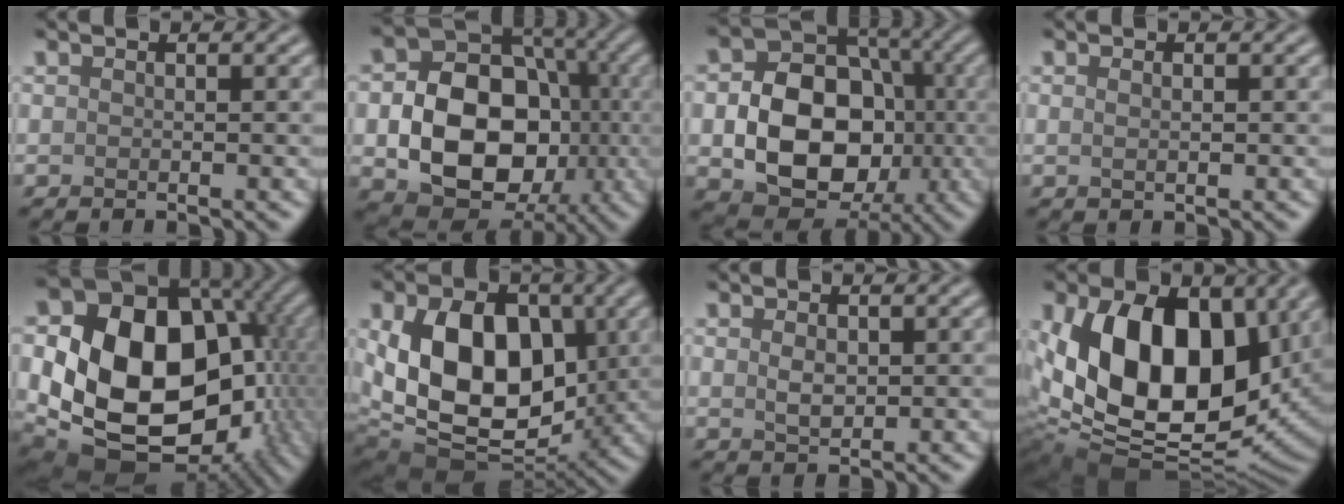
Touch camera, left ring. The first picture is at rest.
{"total": 12.1, "force": [-2.0, 8.9, 7.9], "torque": [-0.121, -0.001, -0.040]}
{"total": 10.9, "force": [-1.8, 8.1, 7.1], "torque": [-0.114, 0.003, -0.035]}
{"total": 0.9, "force": [0.2, 0.4, 0.7], "torque": [-0.013, 0.000, 0.004]}
{"total": 20.0, "force": [-1.2, 15.0, 13.3], "torque": [-0.218, -0.021, 0.005]}
{"total": 13.1, "force": [0.7, 8.7, 9.7], "torque": [-0.170, -0.008, 0.010]}
{"total": 1.6, "force": [0.3, 1.0, 1.2], "torque": [-0.025, -0.001, 0.007]}
{"total": 15.6, "force": [2.8, 9.9, 11.7], "torque": [-0.205, -0.010, 0.045]}